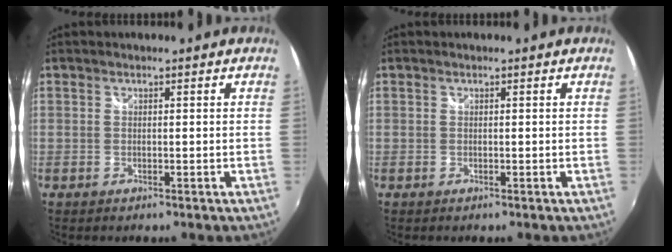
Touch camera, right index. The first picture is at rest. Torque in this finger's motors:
{"motor_torque": [0.02, 0.02, 0.00, 0.00]}